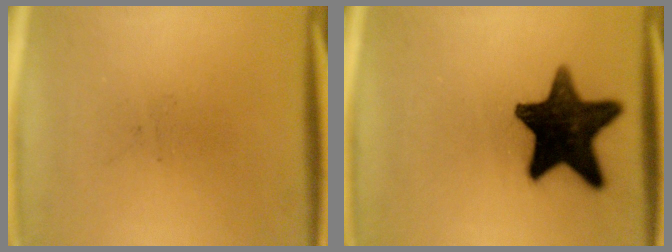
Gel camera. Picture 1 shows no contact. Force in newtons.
{"total": 16.3}